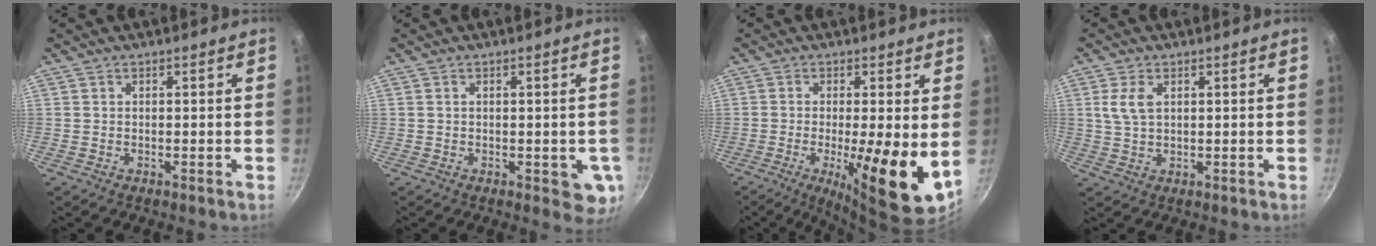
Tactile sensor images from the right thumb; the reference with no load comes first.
{"total": 6.3, "force": [-0.8, 2.8, 5.5], "torque": [-0.041, 0.000, -0.006]}
{"total": 13.5, "force": [-1.8, 2.8, 13.0], "torque": [-0.202, -0.017, -0.027]}
{"total": 4.4, "force": [1.4, 2.4, 3.4], "torque": [-0.069, -0.001, 0.027]}